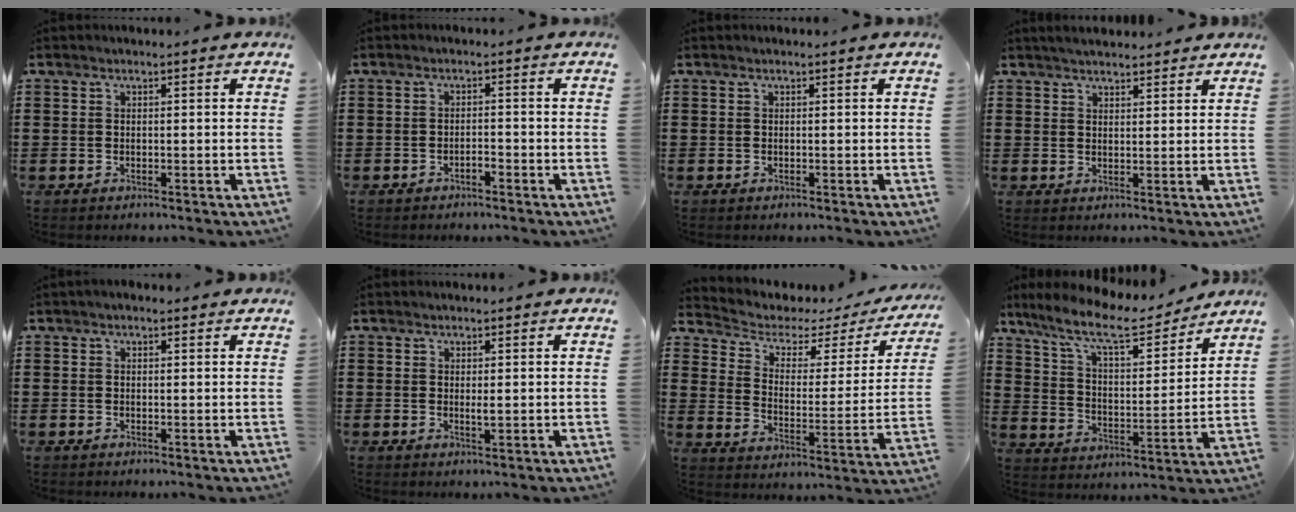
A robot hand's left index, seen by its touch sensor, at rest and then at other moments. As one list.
[{"total": 1.2, "force": [-1.1, 0.2, 0.5], "torque": [-0.014, -0.001, -0.022]}, {"total": 0.0}, {"total": 2.5, "force": [2.5, 0.2, 0.4], "torque": [-0.013, 0.001, 0.048]}, {"total": 0.7, "force": [0.2, 0.5, 0.4], "torque": [-0.008, 0.006, 0.003]}, {"total": 1.3, "force": [0.2, 0.3, 1.3], "torque": [-0.025, 0.000, 0.004]}, {"total": 3.4, "force": [2.2, 1.9, 1.8], "torque": [-0.054, -0.016, 0.029]}, {"total": 10.3, "force": [8.7, 1.8, 5.3], "torque": [-0.130, -0.048, 0.145]}]